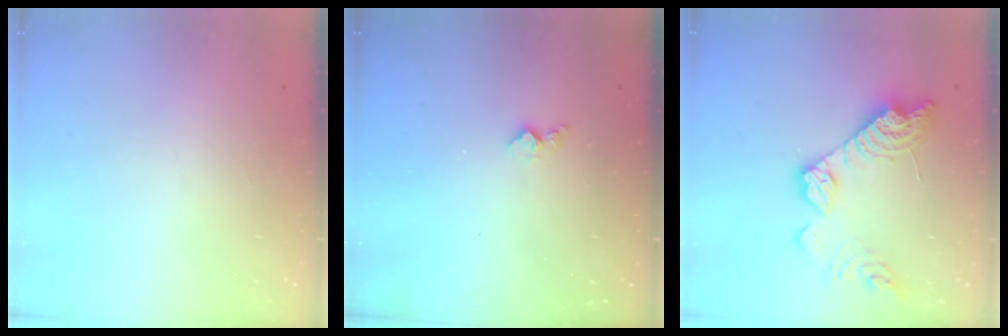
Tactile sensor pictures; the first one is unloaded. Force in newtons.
{"total": 3.7, "press": 3.6, "slide": 0.5}
{"total": 16.8, "press": 16.7, "slide": 1.1}